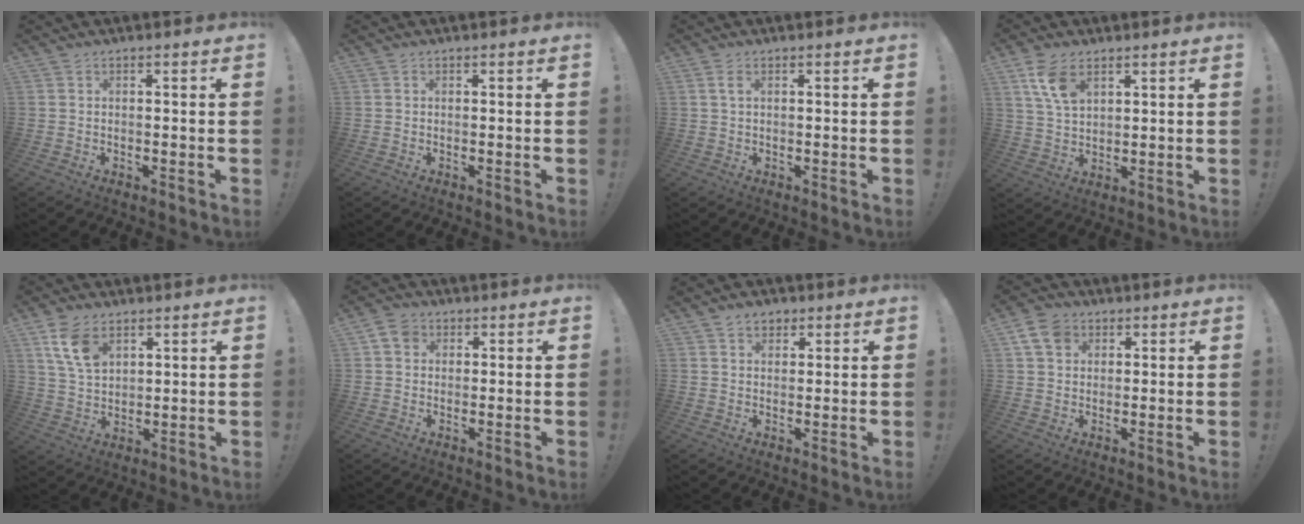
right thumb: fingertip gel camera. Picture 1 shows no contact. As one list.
[{"total": 0.0}, {"total": 2.1, "force": [0.7, 1.0, 1.7], "torque": [-0.027, 0.000, 0.011]}, {"total": 8.8, "force": [4.7, 5.0, 5.5], "torque": [-0.100, -0.017, 0.088]}, {"total": 10.3, "force": [5.5, 6.4, 5.9], "torque": [-0.112, -0.017, 0.107]}, {"total": 5.0, "force": [2.0, 4.1, 2.1], "torque": [-0.032, 0.003, 0.039]}, {"total": 3.8, "force": [2.3, 2.8, 1.2], "torque": [-0.008, -0.009, 0.041]}, {"total": 7.7, "force": [3.6, 5.8, 3.6], "torque": [-0.057, -0.005, 0.071]}]